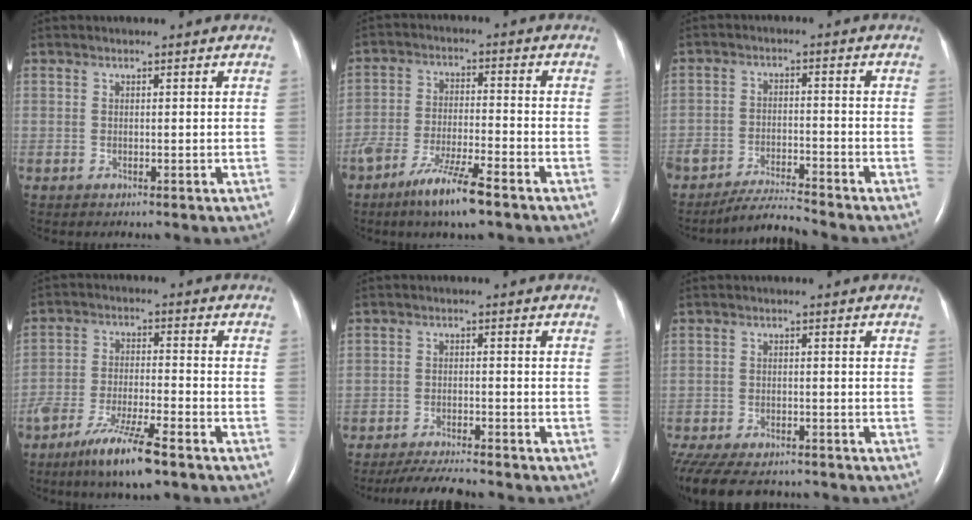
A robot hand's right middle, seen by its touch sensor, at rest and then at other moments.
{"total": 9.0, "force": [-6.2, 0.9, 6.5], "torque": [-0.126, -0.018, -0.113]}
{"total": 4.8, "force": [-4.7, -0.4, 0.8], "torque": [-0.017, -0.012, -0.084]}
{"total": 10.1, "force": [-6.9, 1.1, 7.2], "torque": [-0.141, -0.023, -0.123]}
{"total": 6.9, "force": [-6.4, 0.4, 2.5], "torque": [-0.042, -0.019, -0.107]}
{"total": 15.6, "force": [-12.8, 5.9, 6.7], "torque": [-0.185, -0.028, -0.177]}